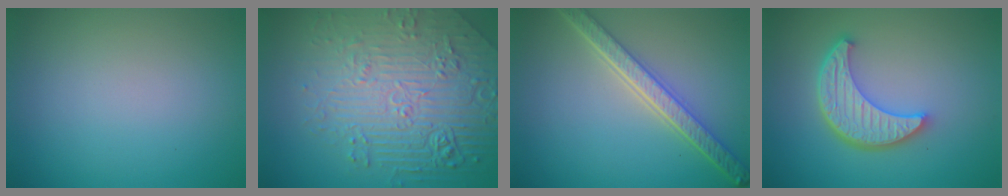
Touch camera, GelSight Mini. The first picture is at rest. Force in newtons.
{"total": 8.2, "press": 6.2, "slide": 5.4}
{"total": 5.2, "press": 4.0, "slide": 3.3}
{"total": 5.7, "press": 4.3, "slide": 3.7}